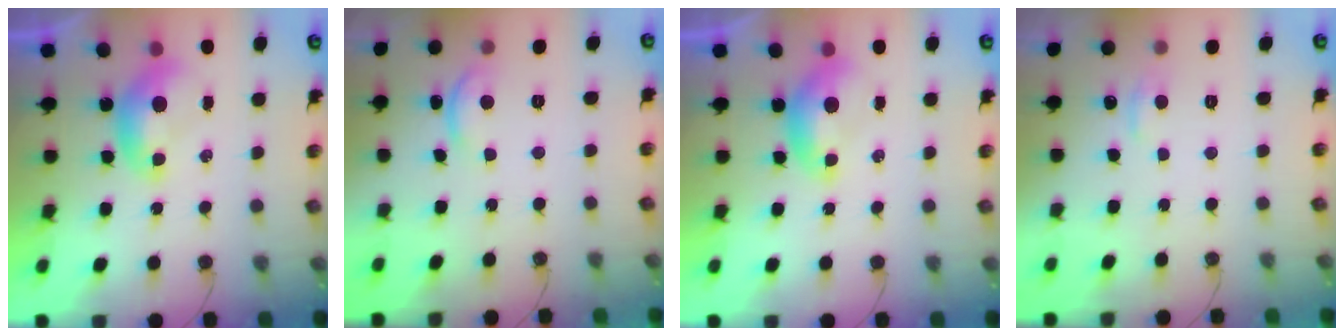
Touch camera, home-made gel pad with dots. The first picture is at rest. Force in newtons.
{"total": 2.1, "press": 2.0, "slide": 0.4}
{"total": 0.0}
{"total": 1.1, "press": 0.8, "slide": 0.7}